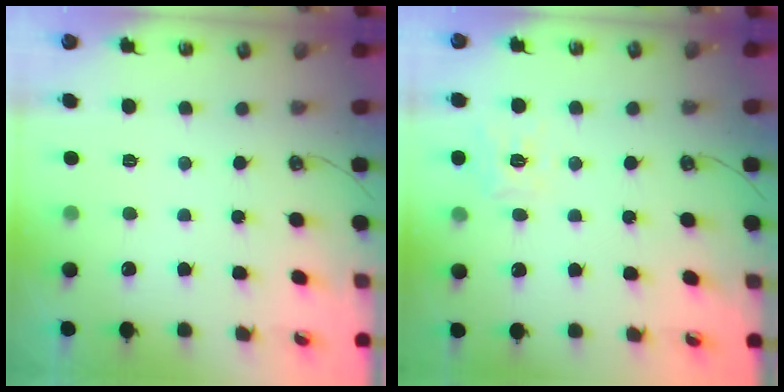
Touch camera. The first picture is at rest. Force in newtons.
{"total": 10.2, "press": 10.1, "slide": 1.2}